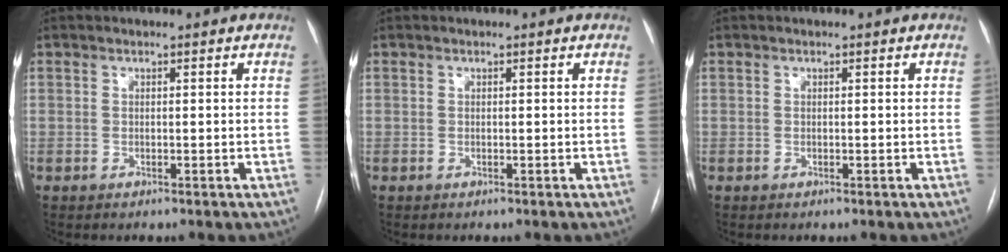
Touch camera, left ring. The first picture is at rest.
{"total": 0.0}
{"total": 0.0}